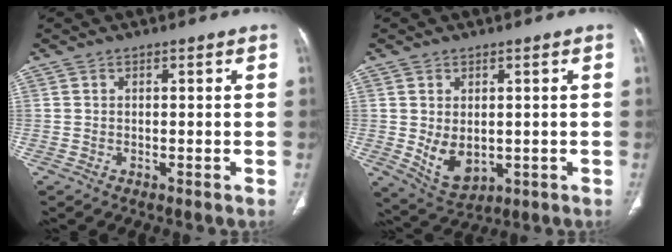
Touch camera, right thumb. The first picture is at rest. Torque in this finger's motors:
{"motor_torque": [-0.63, 0.72, -0.07, 0.04, 0.18]}